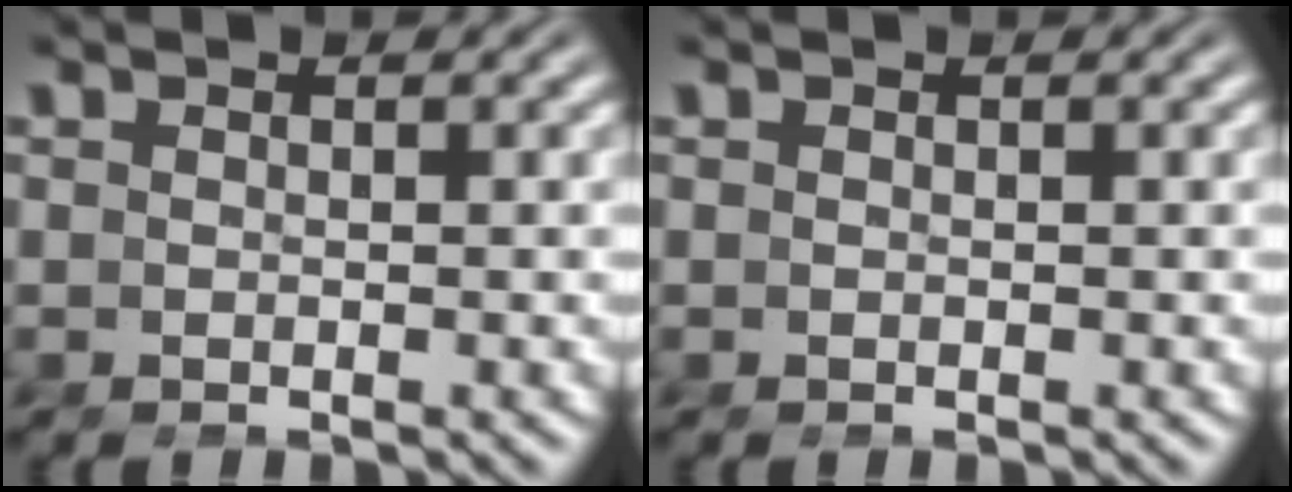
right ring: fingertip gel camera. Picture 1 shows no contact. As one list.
[{"total": 0.0}]